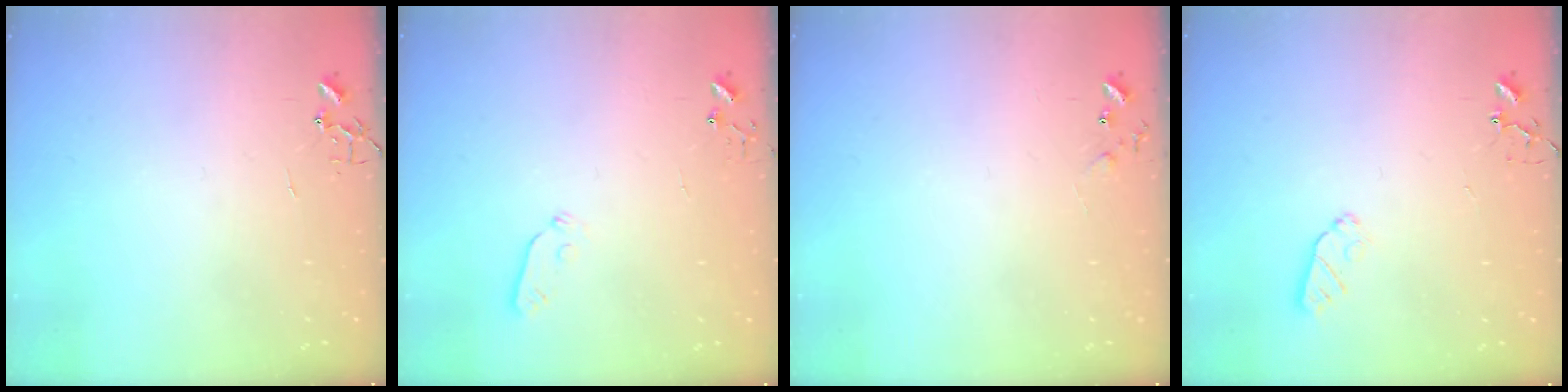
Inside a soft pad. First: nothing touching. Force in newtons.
{"total": 3.9, "press": 3.8, "slide": 0.8}
{"total": 5.1, "press": 5.0, "slide": 0.8}
{"total": 5.5, "press": 5.4, "slide": 1.1}